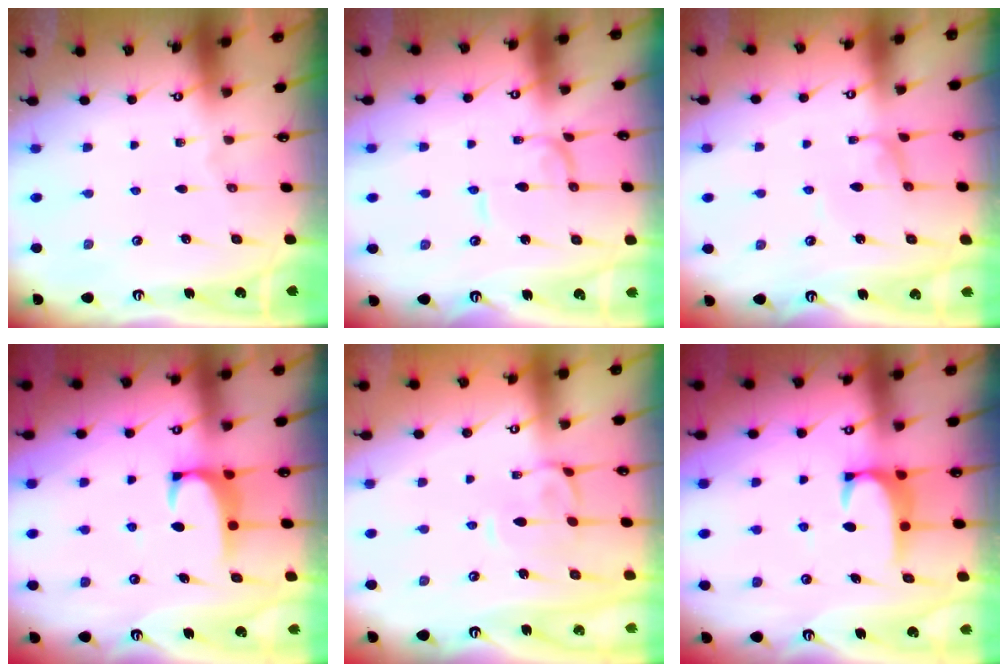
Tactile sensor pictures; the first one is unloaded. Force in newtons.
{"total": 0.9, "press": 0.9, "slide": 0.1}
{"total": 0.6, "press": 0.5, "slide": 0.2}
{"total": 2.0, "press": 2.0, "slide": 0.3}
{"total": 0.9, "press": 0.3, "slide": 0.8}
{"total": 2.5, "press": 2.4, "slide": 0.7}